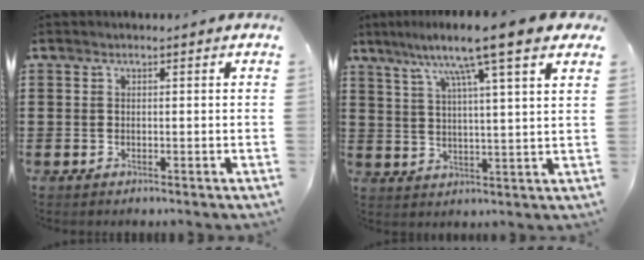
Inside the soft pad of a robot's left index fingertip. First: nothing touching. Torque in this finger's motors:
{"motor_torque": [2.14, 0.00, 0.51, 0.21]}